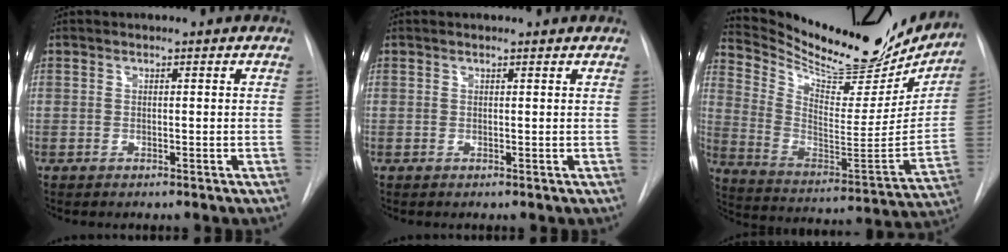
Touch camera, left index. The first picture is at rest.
{"total": 1.3, "force": [1.3, 0.0, 0.3], "torque": [-0.010, 0.006, 0.013]}
{"total": 26.1, "force": [23.6, 6.1, 9.4], "torque": [-0.156, -0.066, 0.340]}